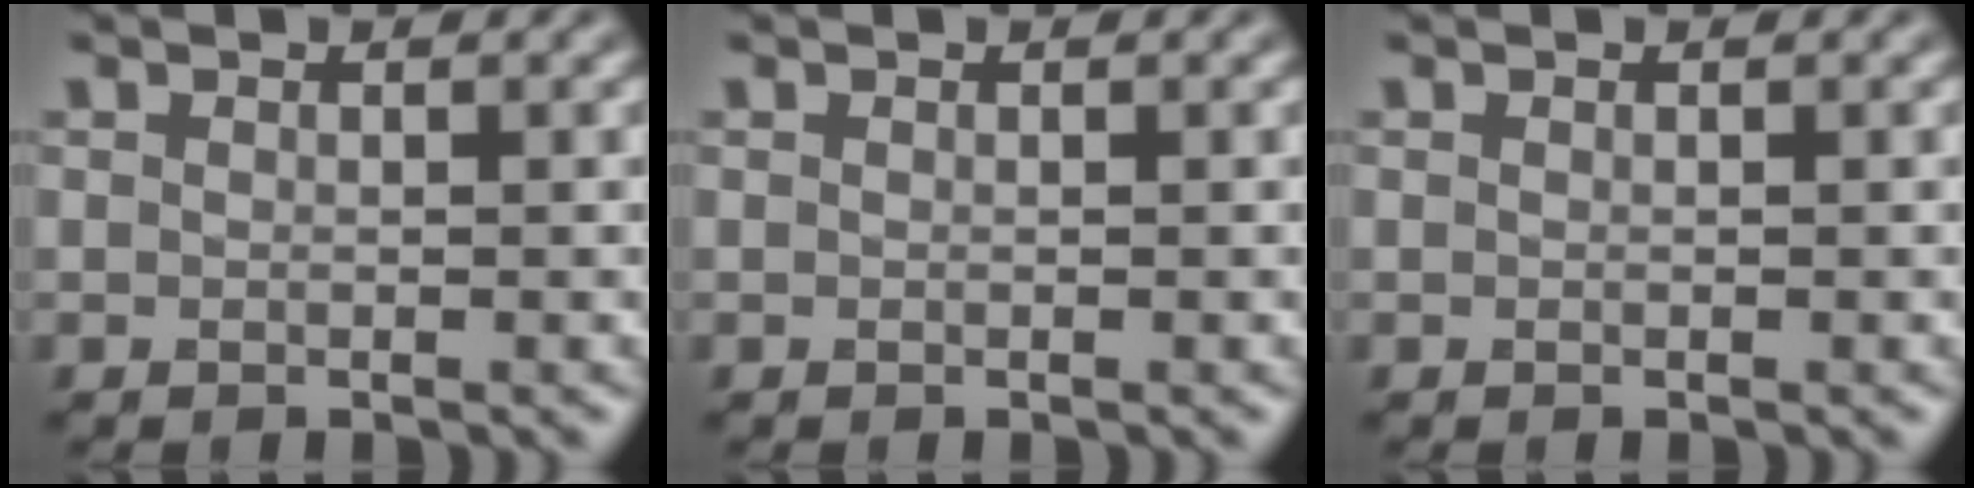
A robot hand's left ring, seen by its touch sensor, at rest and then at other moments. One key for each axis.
{"total": 0.0}
{"total": 0.0}